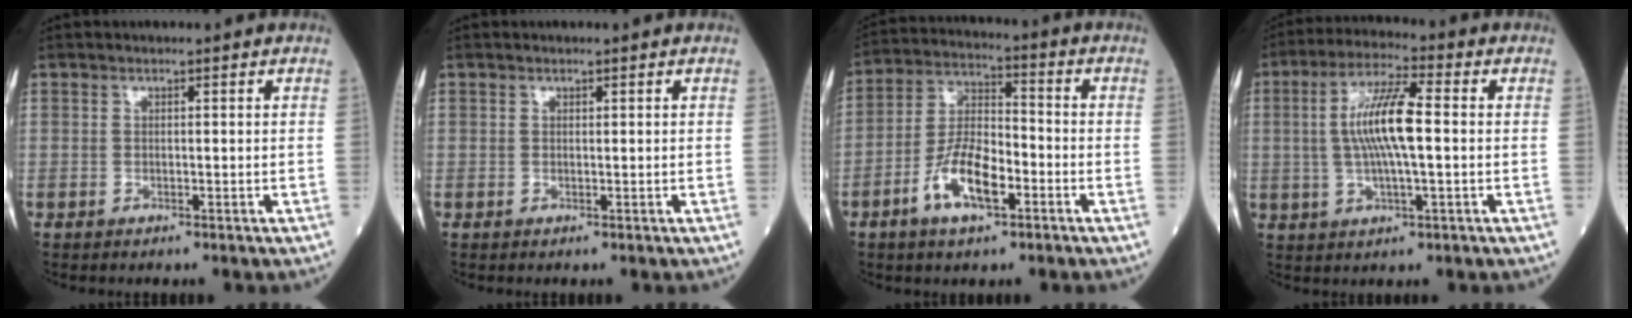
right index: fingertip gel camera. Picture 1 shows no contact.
{"total": 0.0}
{"total": 10.1, "force": [-4.4, 3.6, 8.3], "torque": [-0.171, 0.005, -0.083]}
{"total": 10.2, "force": [0.5, 1.7, 10.0], "torque": [-0.196, 0.012, 0.007]}